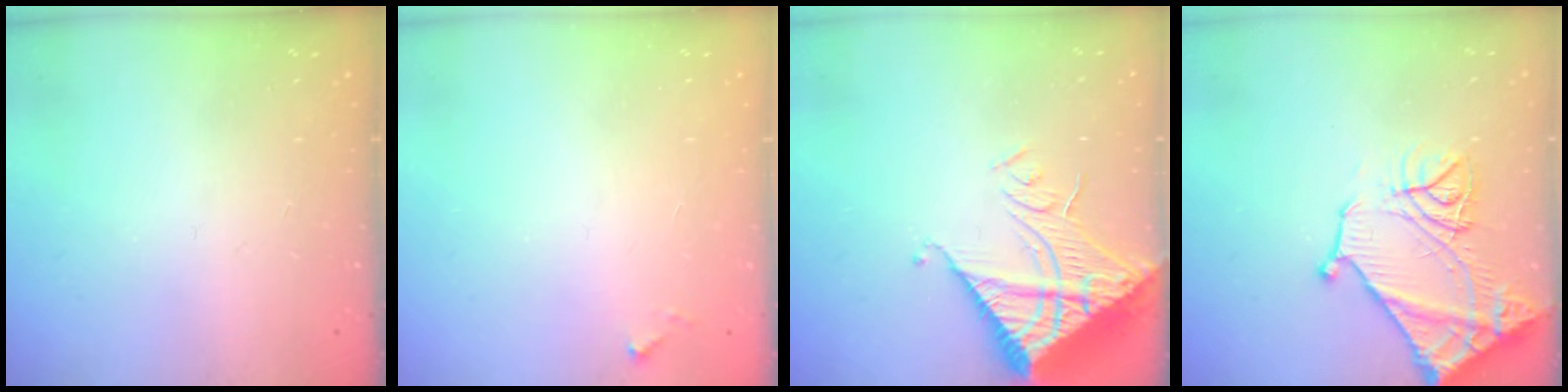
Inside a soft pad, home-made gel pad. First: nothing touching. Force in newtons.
{"total": 4.2, "press": 4.2, "slide": 0.1}
{"total": 16.2, "press": 16.1, "slide": 2.1}
{"total": 15.8, "press": 15.7, "slide": 1.5}